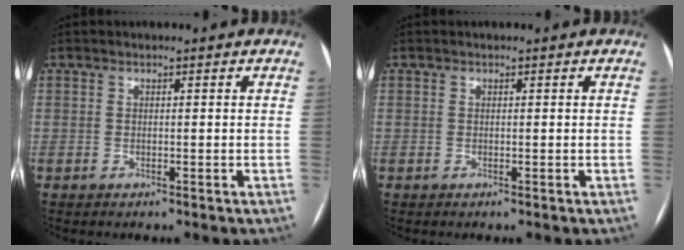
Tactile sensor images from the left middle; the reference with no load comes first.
{"total": 0.0}